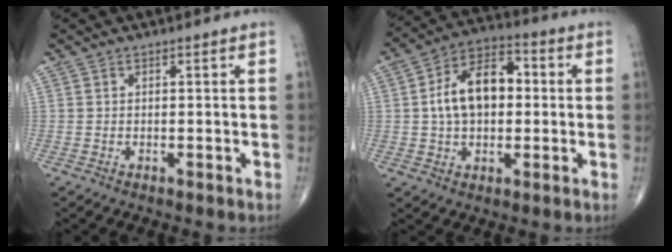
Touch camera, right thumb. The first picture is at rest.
{"total": 13.1, "force": [0.9, 8.1, 10.2], "torque": [-0.156, 0.027, 0.007]}